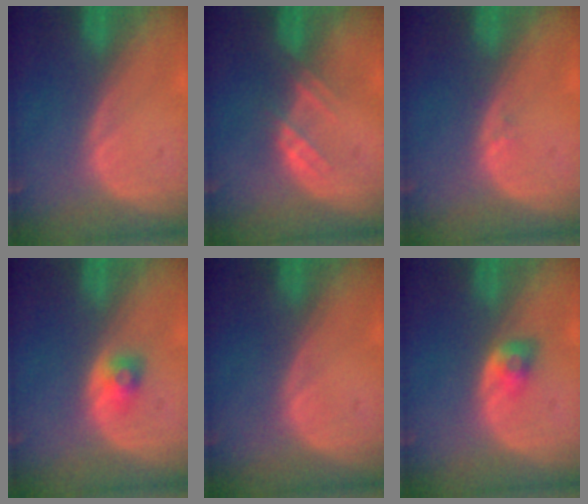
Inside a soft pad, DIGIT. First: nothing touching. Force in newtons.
{"total": 3.0, "press": 2.9, "slide": 0.7}
{"total": 0.6, "press": 0.5, "slide": 0.4}
{"total": 2.2, "press": 2.2, "slide": 0.3}
{"total": 0.0}
{"total": 2.9, "press": 2.5, "slide": 1.5}